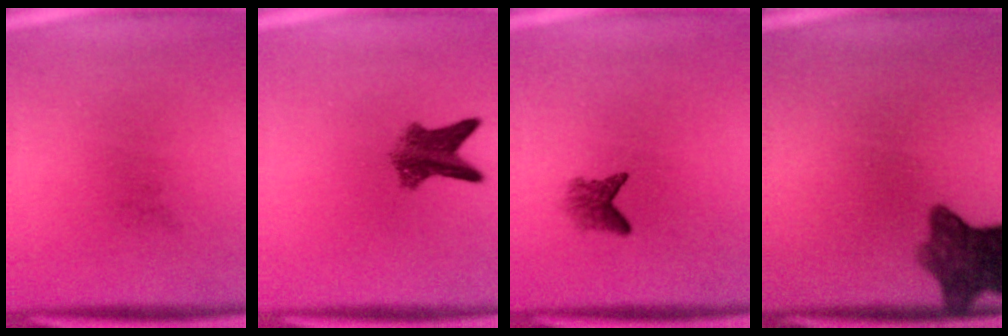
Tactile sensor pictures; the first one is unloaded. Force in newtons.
{"total": 5.5}
{"total": 2.2}
{"total": 8.3}